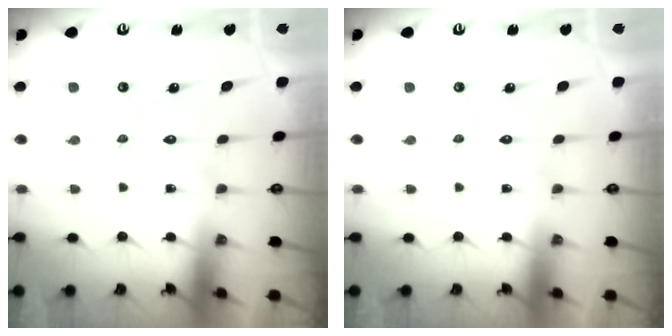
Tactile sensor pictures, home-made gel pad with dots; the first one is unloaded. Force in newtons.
{"total": 0.0}